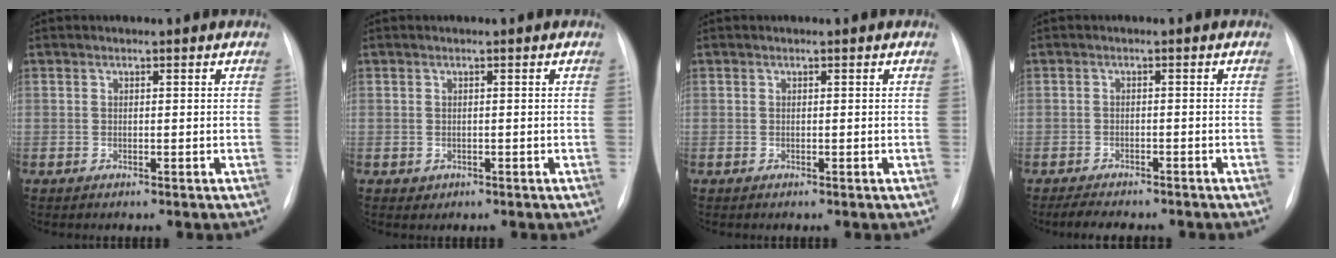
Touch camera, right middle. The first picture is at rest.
{"total": 1.3, "force": [-0.5, 1.2, 0.2], "torque": [-0.001, 0.004, 0.000]}
{"total": 0.0}
{"total": 6.1, "force": [-5.2, 1.9, 2.6], "torque": [-0.043, -0.009, -0.070]}